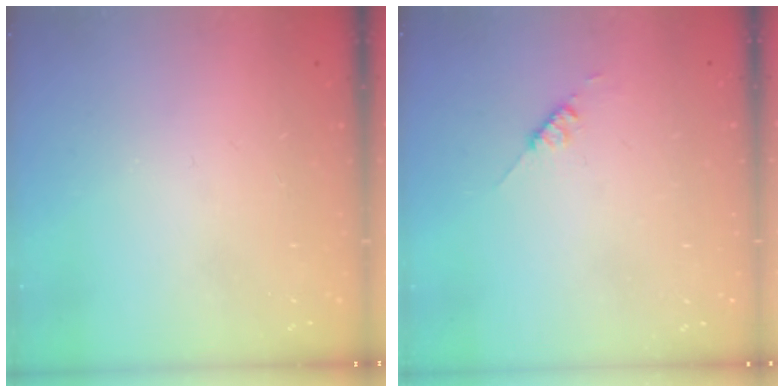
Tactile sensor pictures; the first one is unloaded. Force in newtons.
{"total": 2.6, "press": 2.6, "slide": 0.3}